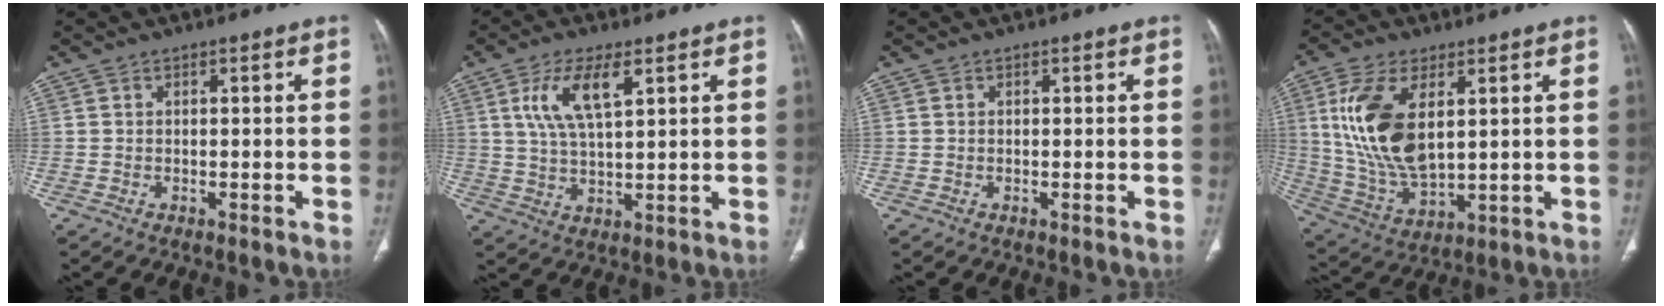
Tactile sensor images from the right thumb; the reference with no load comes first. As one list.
[{"total": 9.1, "force": [3.8, 3.2, 7.6], "torque": [-0.152, -0.011, 0.078]}, {"total": 0.0}, {"total": 16.4, "force": [4.3, 8.3, 13.5], "torque": [-0.275, -0.019, 0.094]}]